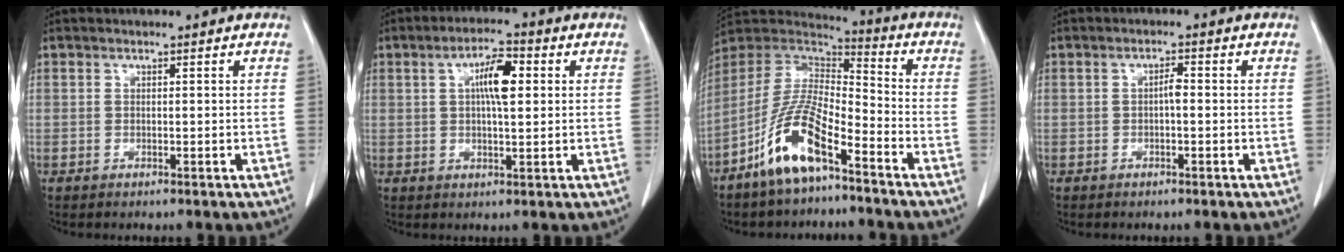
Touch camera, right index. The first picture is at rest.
{"total": 6.3, "force": [1.4, 1.6, 5.9], "torque": [-0.105, 0.011, 0.024]}
{"total": 12.6, "force": [-7.6, 3.2, 9.6], "torque": [-0.200, -0.003, -0.148]}
{"total": 1.6, "force": [-0.2, 0.4, 1.5], "torque": [-0.026, 0.005, -0.005]}